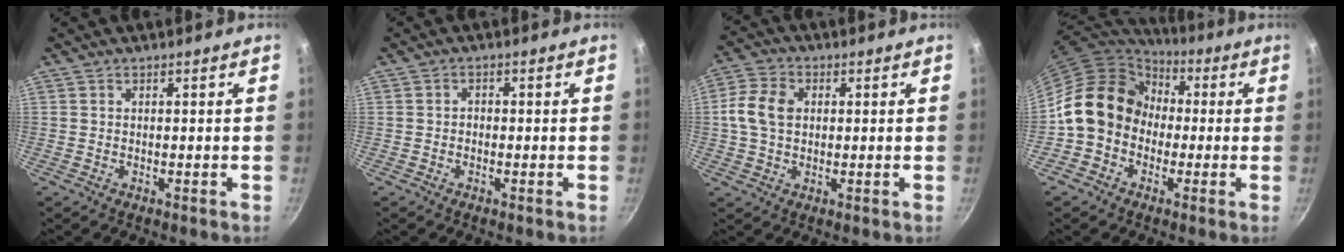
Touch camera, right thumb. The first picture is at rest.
{"total": 1.4, "force": [-0.4, 1.1, 0.7], "torque": [-0.011, 0.007, -0.008]}
{"total": 8.1, "force": [0.9, 5.9, 5.4], "torque": [-0.097, 0.014, 0.007]}
{"total": 15.0, "force": [-0.2, 12.8, 7.8], "torque": [-0.089, 0.039, -0.018]}